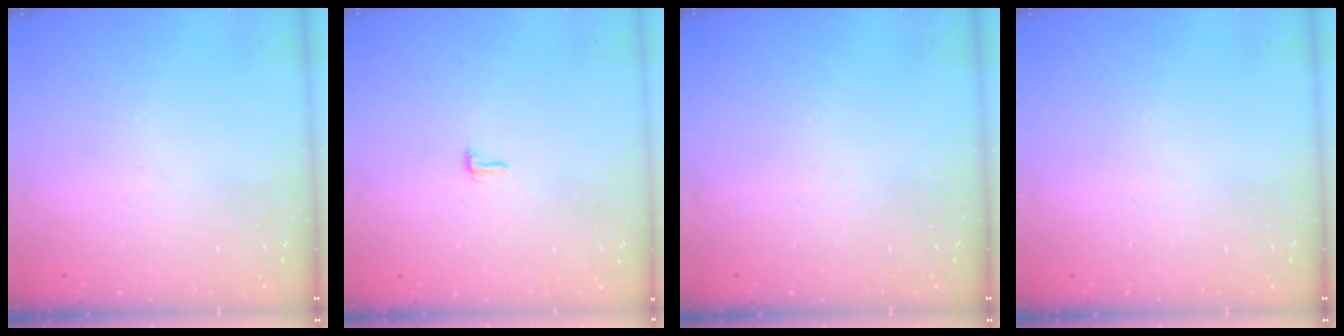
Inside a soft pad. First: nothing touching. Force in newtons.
{"total": 5.1, "press": 4.7, "slide": 2.0}
{"total": 0.0}
{"total": 0.0}